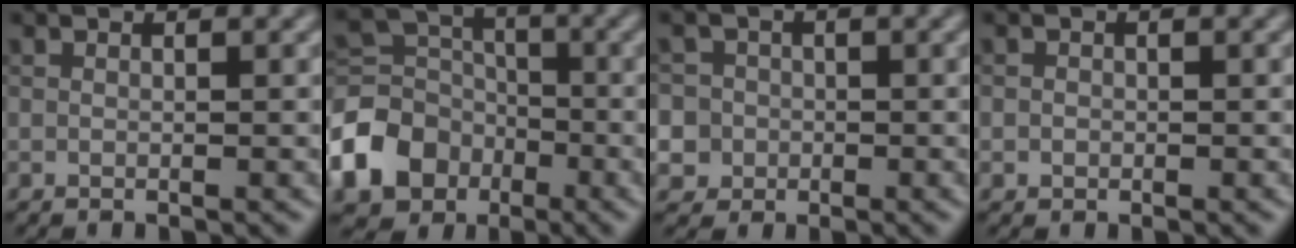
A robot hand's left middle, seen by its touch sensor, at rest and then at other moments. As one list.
[{"total": 9.2, "force": [-4.2, 7.1, 4.1], "torque": [-0.104, -0.007, -0.100]}, {"total": 6.3, "force": [-0.9, 6.0, 1.4], "torque": [-0.028, 0.015, -0.039]}, {"total": 0.7, "force": [-0.1, 0.7, 0.1], "torque": [0.003, -0.004, -0.003]}]